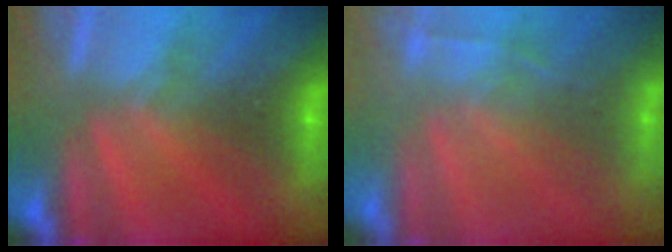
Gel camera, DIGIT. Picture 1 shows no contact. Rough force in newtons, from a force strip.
{"total": 1.9}